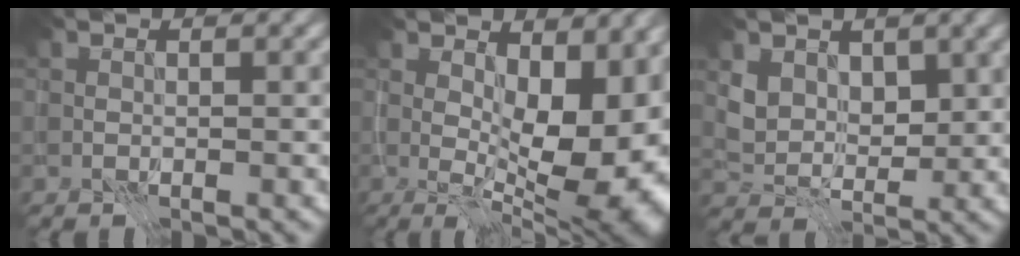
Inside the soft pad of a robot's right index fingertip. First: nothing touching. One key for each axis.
{"total": 15.3, "fx": 1.7, "fy": 6.8, "fz": 13.6, "tx": -0.148, "ty": 0.004, "tz": 0.049}
{"total": 3.3, "fx": 1.6, "fy": 2.5, "fz": 1.5, "tx": -0.033, "ty": -0.012, "tz": 0.033}